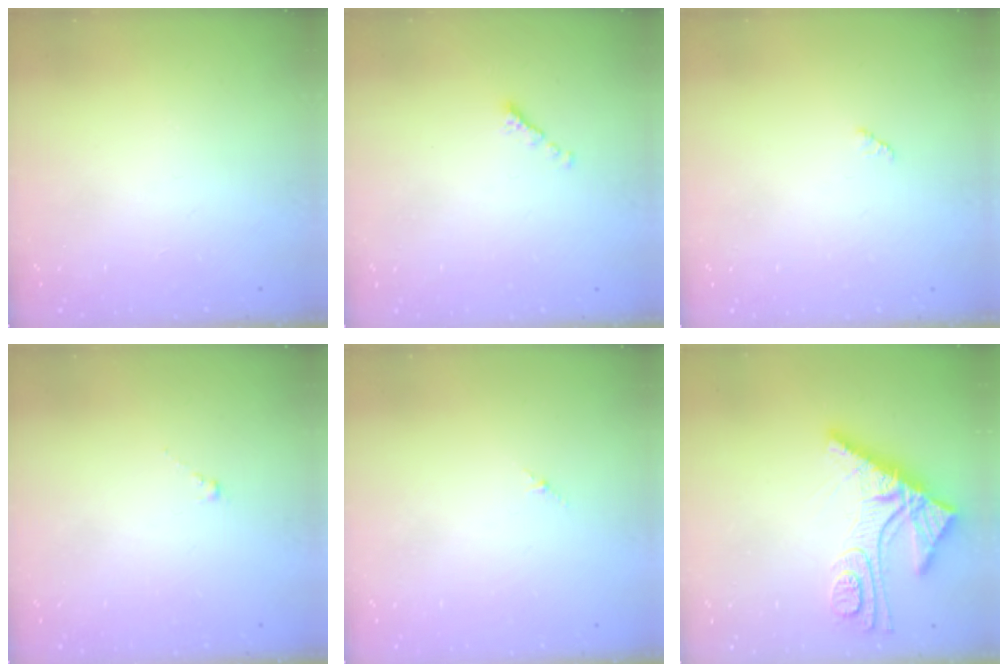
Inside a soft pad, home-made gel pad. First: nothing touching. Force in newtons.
{"total": 0.0}
{"total": 2.8, "press": 2.8, "slide": 0.4}
{"total": 0.8, "press": 0.7, "slide": 0.5}
{"total": 1.8, "press": 1.7, "slide": 0.6}
{"total": 11.9, "press": 11.9, "slide": 1.0}